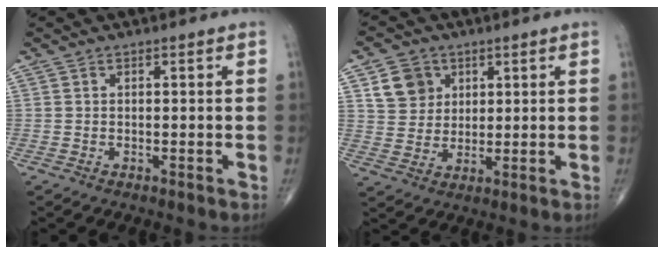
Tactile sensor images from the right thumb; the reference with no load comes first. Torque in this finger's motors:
{"motor_torque": [0.48, 1.24, 0.20, -0.02, 0.03]}